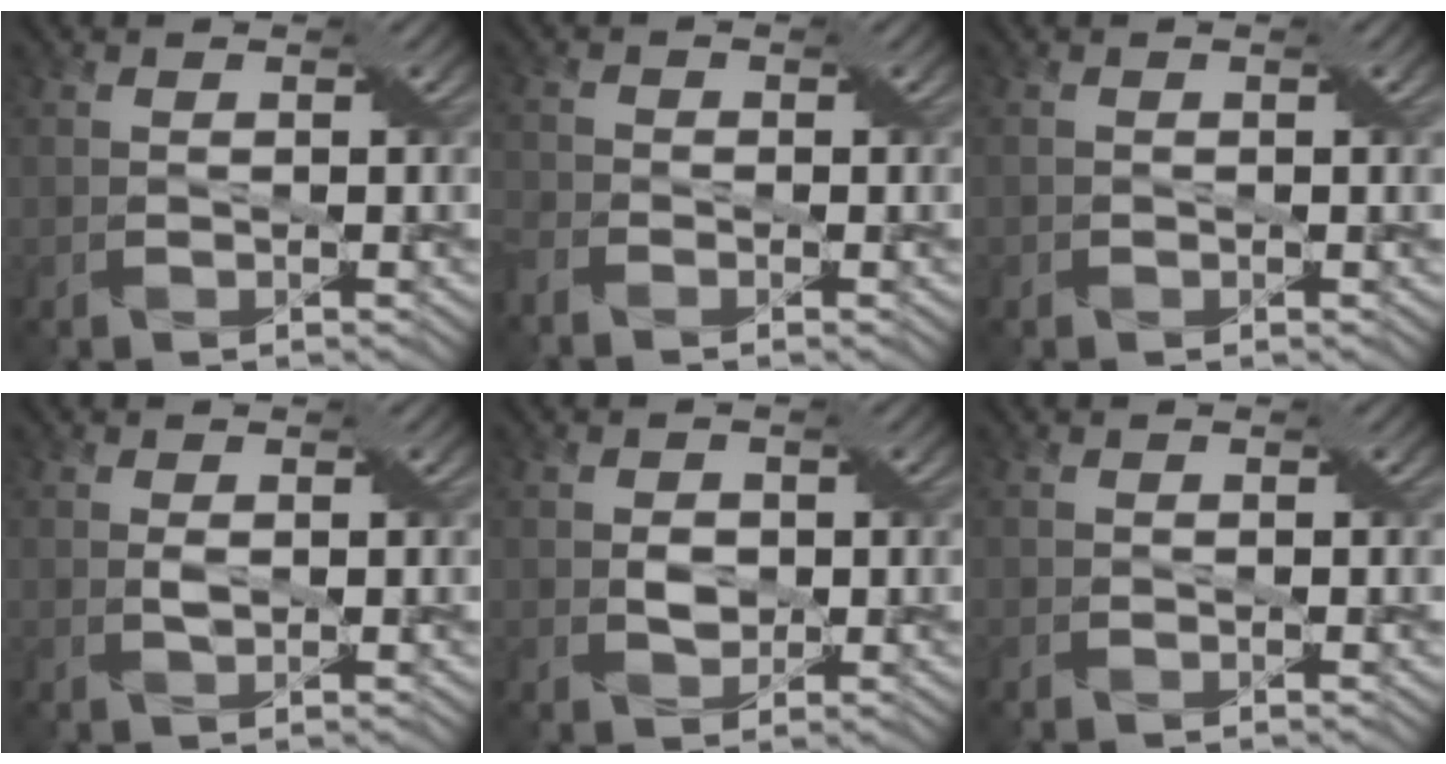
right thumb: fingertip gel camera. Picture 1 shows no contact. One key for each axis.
{"total": 2.5, "fx": -2.1, "fy": 1.1, "fz": 0.9, "tx": -0.030, "ty": -0.007, "tz": -0.054}
{"total": 0.6, "fx": -0.2, "fy": 0.5, "fz": 0.3, "tx": -0.007, "ty": -0.001, "tz": -0.002}
{"total": 1.1, "fx": 0.1, "fy": 0.5, "fz": 0.9, "tx": -0.021, "ty": 0.000, "tz": 0.004}
{"total": 2.1, "fx": -0.1, "fy": 1.7, "fz": 1.3, "tx": -0.028, "ty": -0.002, "tz": -0.002}
{"total": 0.5, "fx": -0.3, "fy": 0.4, "fz": 0.2, "tx": -0.004, "ty": -0.003, "tz": -0.003}